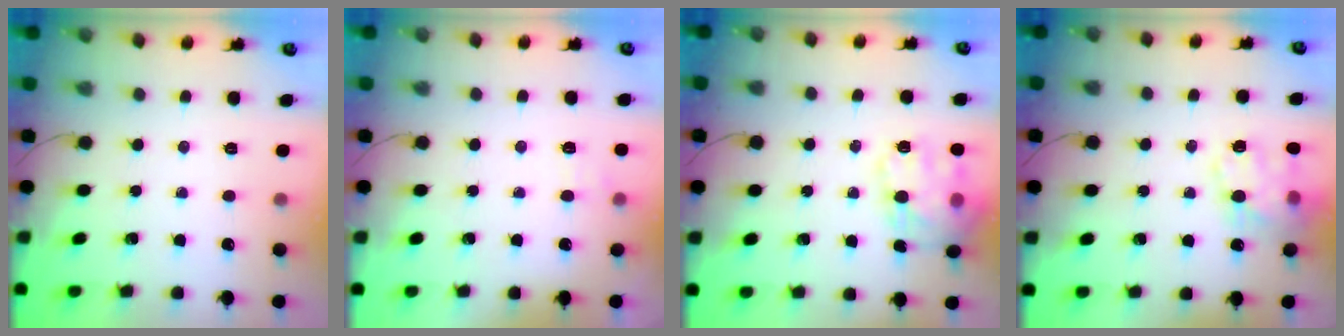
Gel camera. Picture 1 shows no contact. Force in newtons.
{"total": 6.3, "press": 6.2, "slide": 1.1}
{"total": 16.2, "press": 16.2, "slide": 1.4}
{"total": 16.1, "press": 15.9, "slide": 2.5}